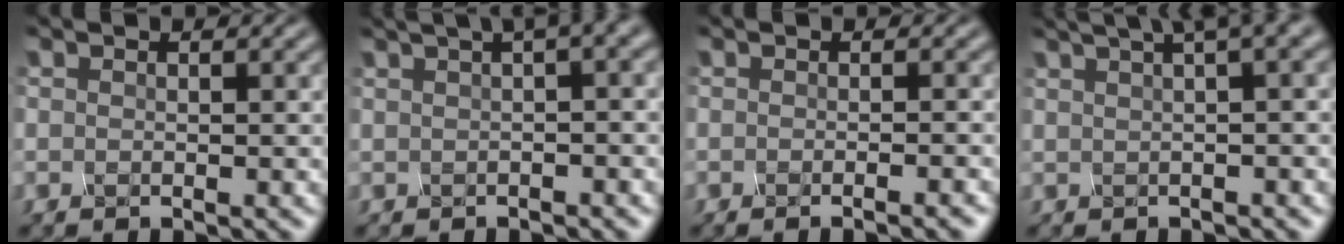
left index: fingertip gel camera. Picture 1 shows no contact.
{"total": 7.1, "force": [1.4, 2.0, 6.7], "torque": [-0.053, 0.034, 0.018]}
{"total": 3.7, "force": [-1.6, 1.5, 2.9], "torque": [-0.014, -0.005, -0.010]}
{"total": 6.4, "force": [2.3, 1.4, 5.8], "torque": [-0.039, 0.032, 0.025]}